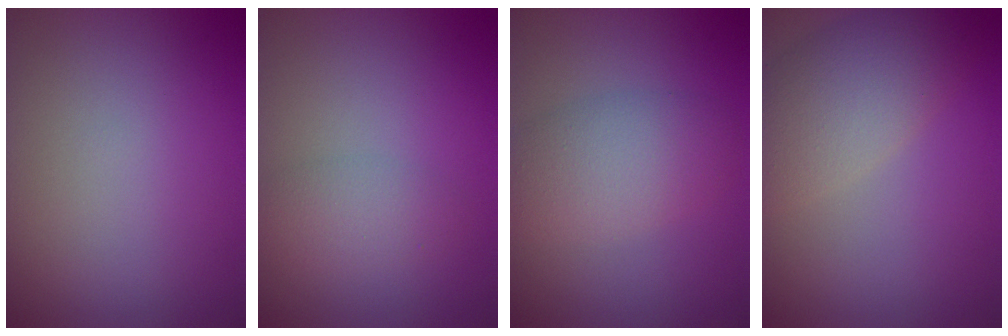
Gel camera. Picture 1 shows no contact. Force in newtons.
{"total": 2.2, "press": 2.2, "slide": 0.1}
{"total": 4.8, "press": 4.7, "slide": 0.2}
{"total": 5.2, "press": 5.2, "slide": 0.3}